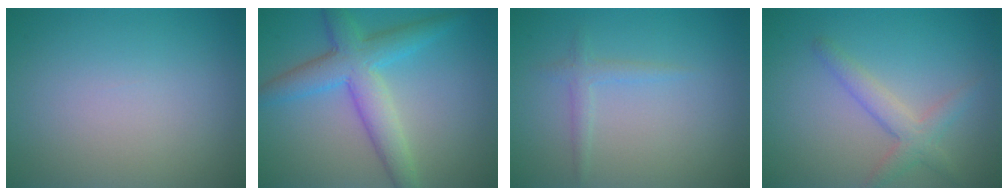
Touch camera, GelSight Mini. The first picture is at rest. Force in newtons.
{"total": 5.6, "press": 5.6, "slide": 0.2}
{"total": 1.4, "press": 1.4, "slide": 0.1}
{"total": 2.7, "press": 2.7, "slide": 0.1}